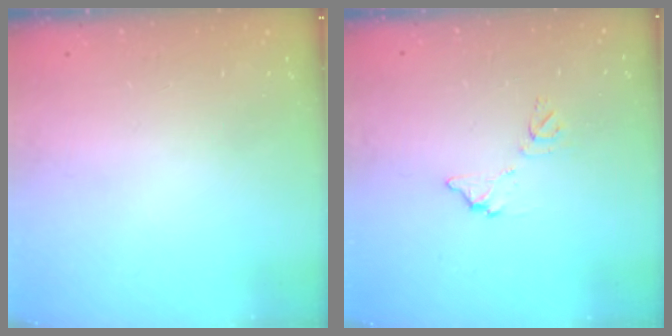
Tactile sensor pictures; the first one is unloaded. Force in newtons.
{"total": 6.7, "press": 6.7, "slide": 0.5}